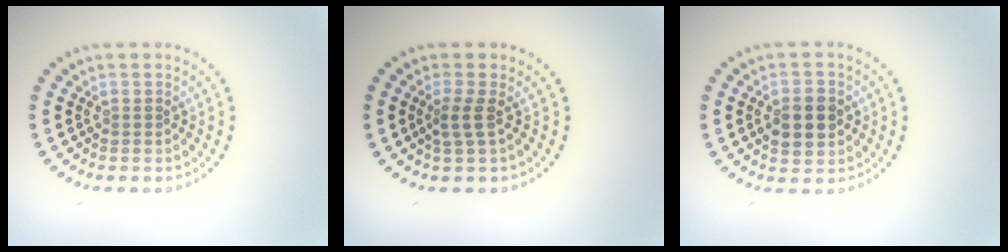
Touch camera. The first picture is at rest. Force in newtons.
{"total": 1.8, "press": 1.3, "slide": 1.3}
{"total": 3.8, "press": 3.8, "slide": 0.1}